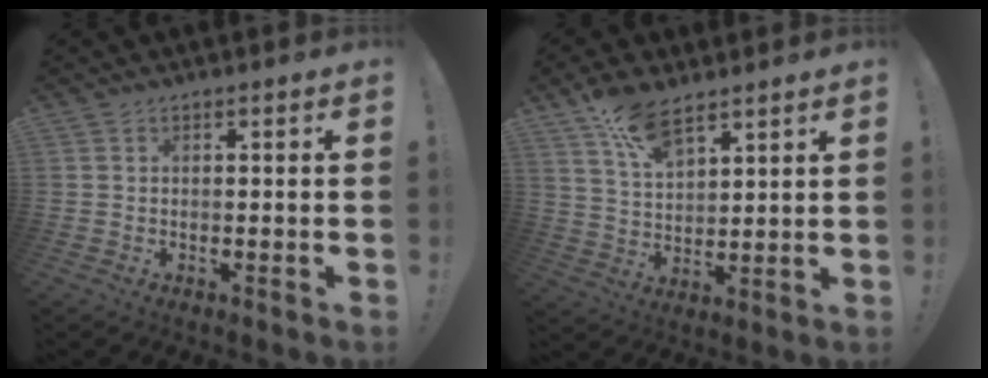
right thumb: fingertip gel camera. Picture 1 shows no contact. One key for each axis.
{"total": 9.9, "fx": 7.6, "fy": 3.7, "fz": 5.2, "tx": -0.095, "ty": -0.044, "tz": 0.143}